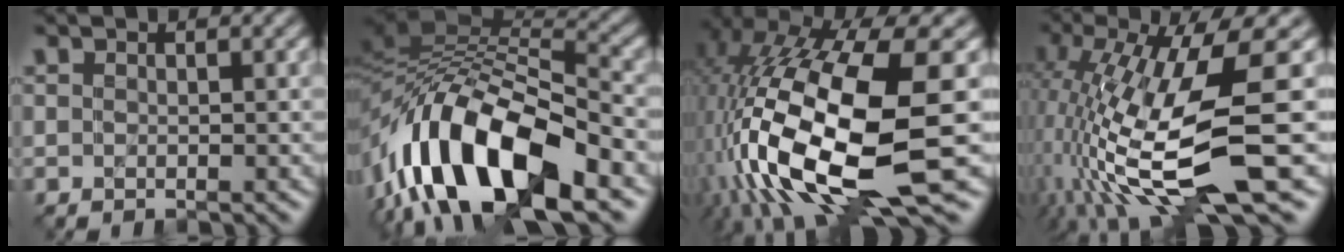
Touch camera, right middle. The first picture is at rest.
{"total": 14.6, "force": [-6.5, 6.4, 11.4], "torque": [-0.201, 0.015, -0.124]}
{"total": 16.4, "force": [-4.2, 6.3, 14.5], "torque": [-0.314, -0.018, -0.068]}
{"total": 12.2, "force": [-2.9, 3.7, 11.2], "torque": [-0.228, -0.014, -0.049]}